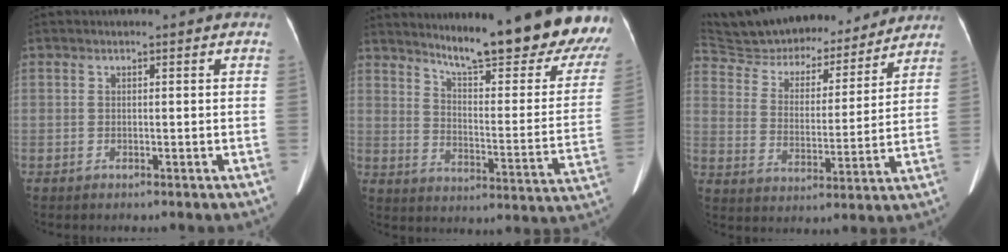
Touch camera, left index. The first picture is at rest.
{"total": 24.4, "force": [21.4, 1.2, 11.8], "torque": [-0.165, -0.113, 0.274]}
{"total": 21.5, "force": [19.8, 6.4, 5.4], "torque": [-0.108, 0.007, 0.293]}